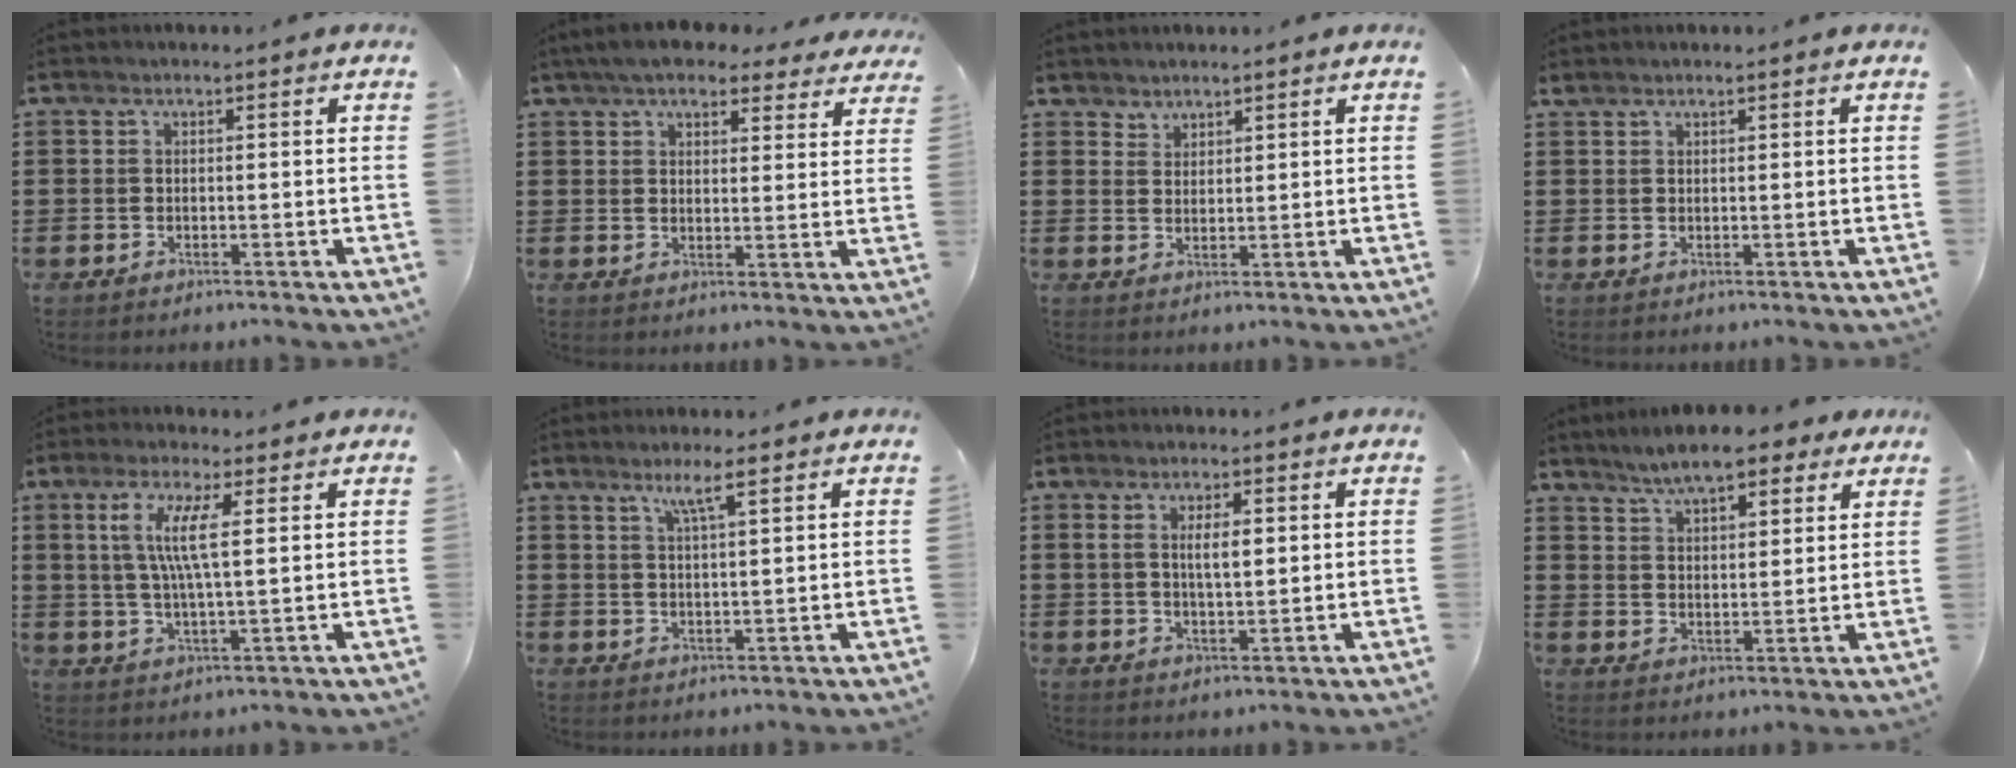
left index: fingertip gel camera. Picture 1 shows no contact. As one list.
[{"total": 6.0, "force": [5.3, 1.5, 2.4], "torque": [-0.057, -0.007, 0.097]}, {"total": 2.1, "force": [2.0, 0.7, -0.3], "torque": [0.000, 0.000, 0.041]}, {"total": 0.9, "force": [0.9, 0.1, 0.2], "torque": [-0.006, 0.000, 0.018]}, {"total": 6.6, "force": [2.3, 1.3, 6.0], "torque": [-0.126, 0.001, 0.038]}, {"total": 4.1, "force": [2.6, 0.1, 3.2], "torque": [-0.069, 0.002, 0.044]}, {"total": 3.7, "force": [0.9, 1.3, 3.3], "torque": [-0.060, 0.004, 0.012]}, {"total": 7.0, "force": [6.1, 1.9, 3.0], "torque": [-0.068, -0.005, 0.110]}]